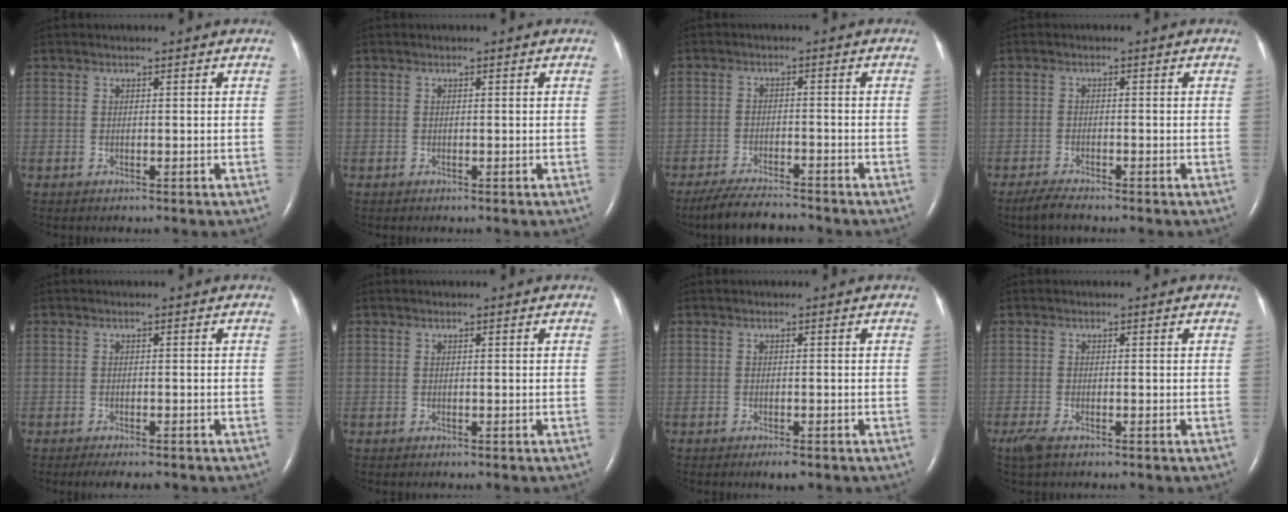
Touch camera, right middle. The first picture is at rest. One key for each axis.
{"total": 0.0}
{"total": 7.4, "fx": -6.8, "fy": 0.7, "fz": 2.9, "tx": -0.055, "ty": -0.020, "tz": -0.116}
{"total": 2.7, "fx": -2.3, "fy": 0.2, "fz": 1.3, "tx": -0.040, "ty": -0.010, "tz": -0.045}
{"total": 4.6, "fx": -3.8, "fy": 1.1, "fz": 2.3, "tx": -0.027, "ty": -0.008, "tz": -0.051}
{"total": 0.0}
{"total": 1.9, "fx": -1.3, "fy": 0.4, "fz": 1.3, "tx": -0.019, "ty": -0.004, "tz": -0.017}
{"total": 2.5, "fx": -1.7, "fy": 0.7, "fz": 1.7, "tx": -0.046, "ty": -0.009, "tz": -0.032}